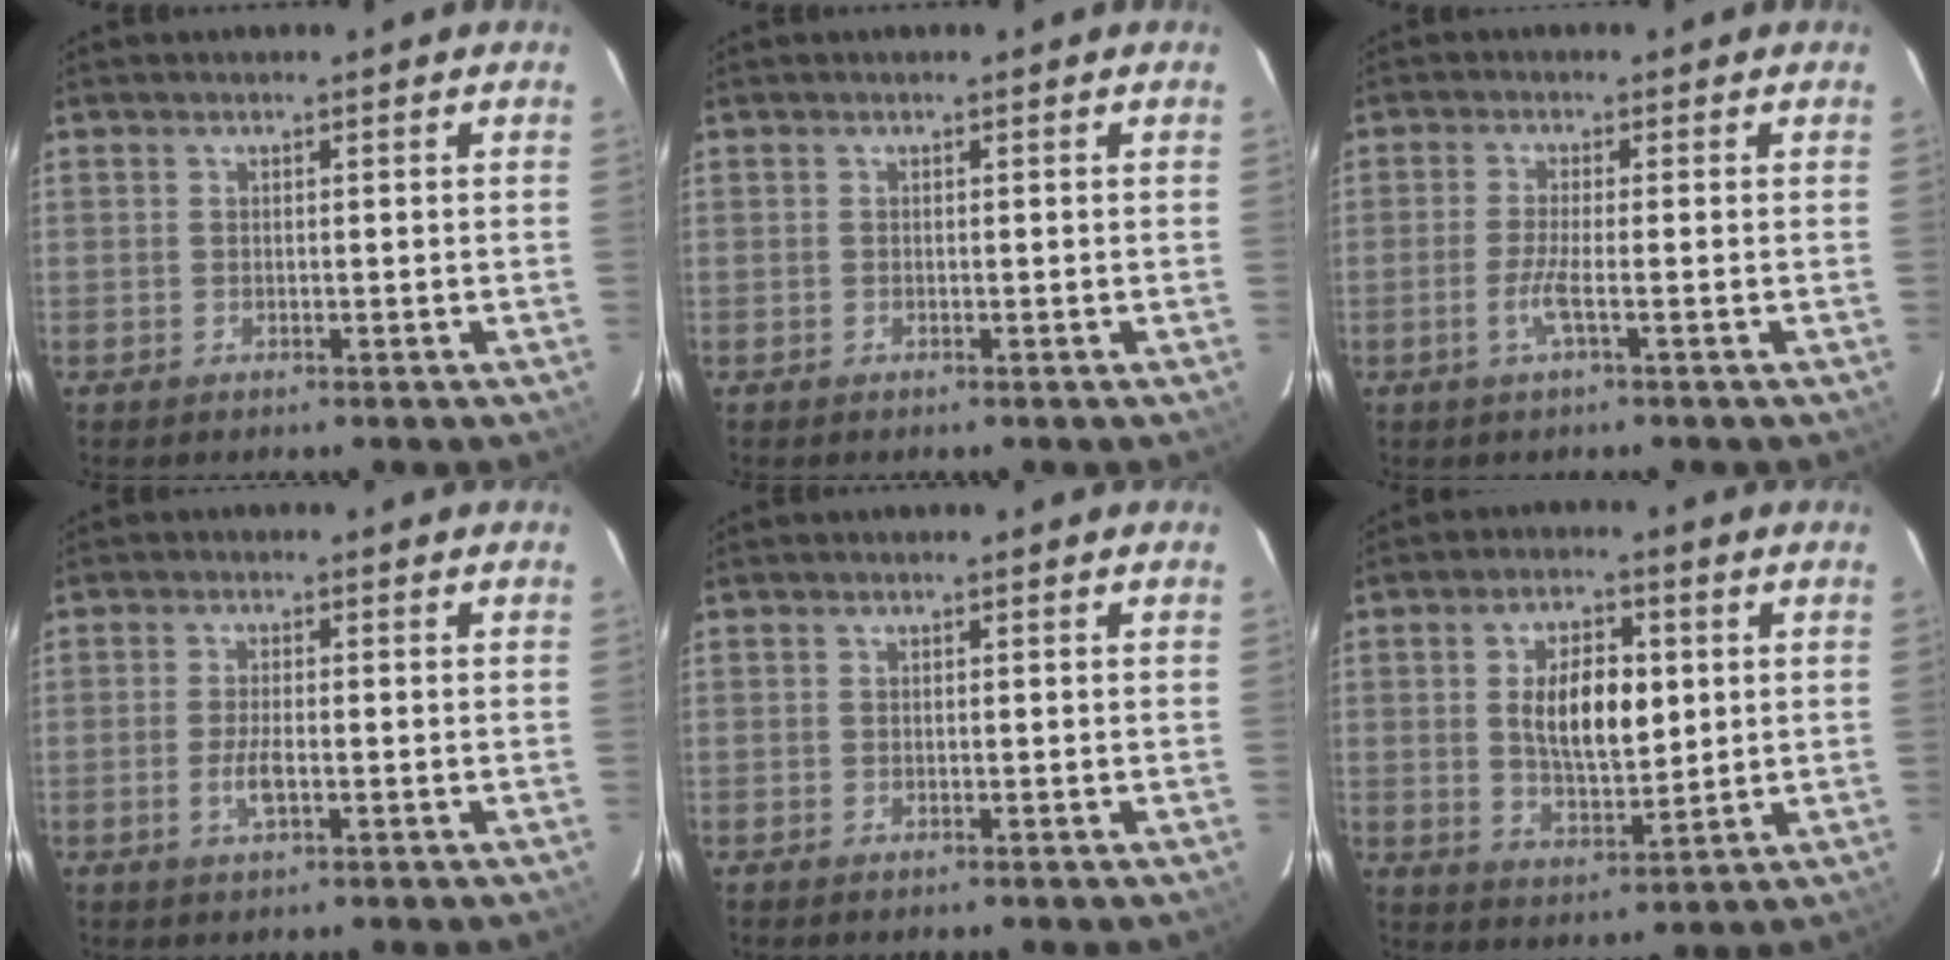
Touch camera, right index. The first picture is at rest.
{"total": 0.0}
{"total": 3.2, "force": [-1.4, -0.4, 2.9], "torque": [-0.067, -0.005, -0.031]}
{"total": 3.4, "force": [-1.1, 1.0, 3.1], "torque": [-0.066, -0.003, -0.022]}
{"total": 0.0}
{"total": 10.4, "force": [1.7, 5.2, 8.8], "torque": [-0.158, 0.009, 0.037]}